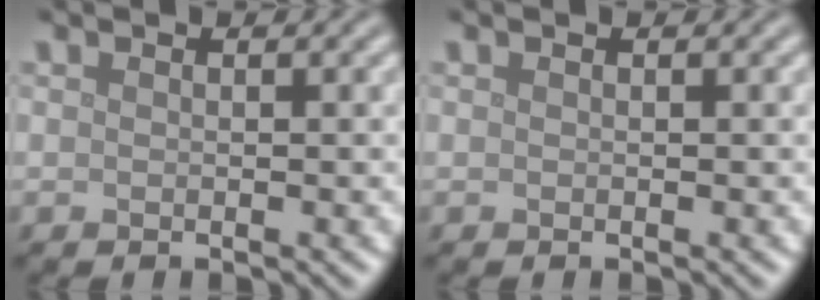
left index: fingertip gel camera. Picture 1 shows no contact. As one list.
[{"total": 0.0}]